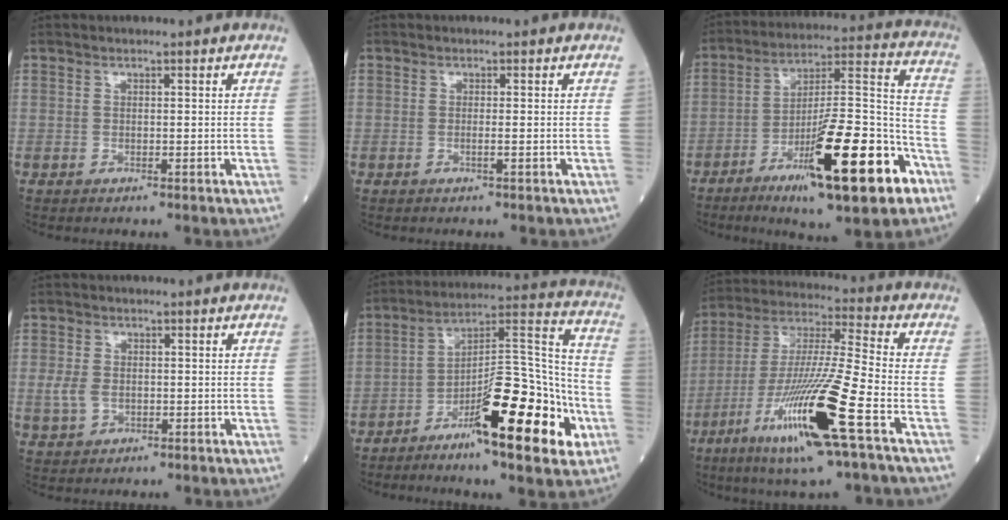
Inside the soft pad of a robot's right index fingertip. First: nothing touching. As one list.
[{"total": 0.6, "force": [-0.1, -0.2, 0.5], "torque": [-0.011, 0.001, -0.002]}, {"total": 21.5, "force": [-10.7, 3.0, 18.4], "torque": [-0.277, -0.014, -0.161]}, {"total": 3.3, "force": [-0.2, 2.3, 2.3], "torque": [-0.059, 0.001, 0.003]}, {"total": 18.9, "force": [-8.3, 3.4, 16.6], "torque": [-0.261, 0.008, -0.124]}, {"total": 18.8, "force": [-8.3, 0.0, 16.8], "torque": [-0.352, -0.033, -0.155]}]